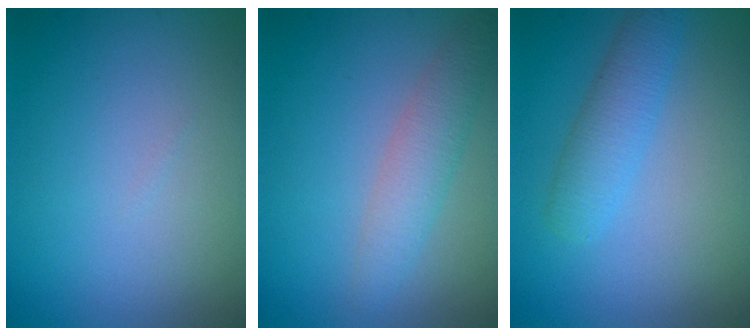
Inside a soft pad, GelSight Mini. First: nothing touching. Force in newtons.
{"total": 2.8, "press": 2.8, "slide": 0.1}
{"total": 3.0, "press": 3.0, "slide": 0.1}